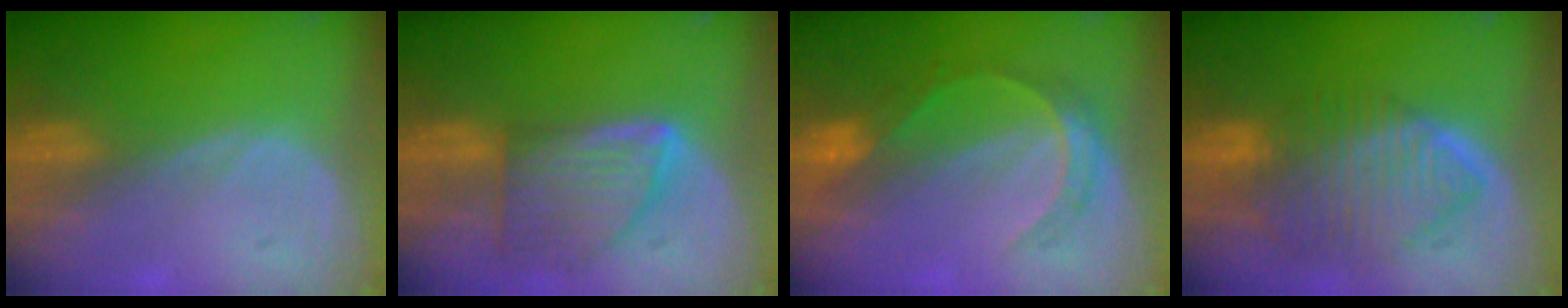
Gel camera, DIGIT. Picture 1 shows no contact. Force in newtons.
{"total": 8.0, "press": 7.1, "slide": 3.6}
{"total": 6.1, "press": 5.3, "slide": 3.1}
{"total": 10.0, "press": 8.5, "slide": 5.2}